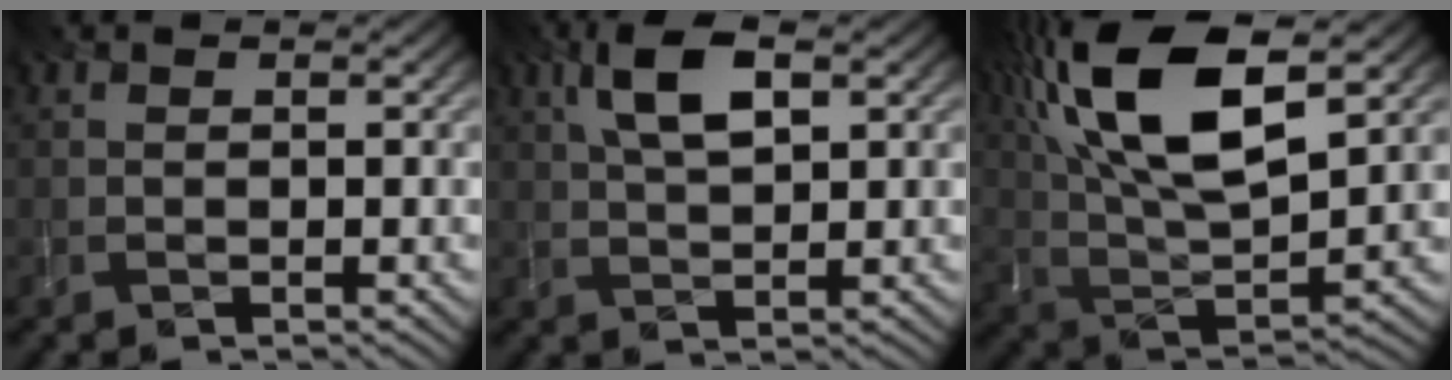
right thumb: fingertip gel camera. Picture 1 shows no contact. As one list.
[{"total": 6.4, "force": [2.5, 2.6, 5.2], "torque": [-0.115, 0.008, 0.047]}, {"total": 17.3, "force": [7.9, 6.7, 13.9], "torque": [-0.313, 0.025, 0.141]}]